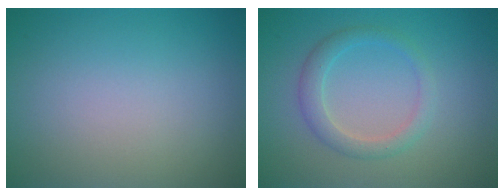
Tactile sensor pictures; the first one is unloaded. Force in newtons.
{"total": 2.4, "press": 2.4, "slide": 0.2}